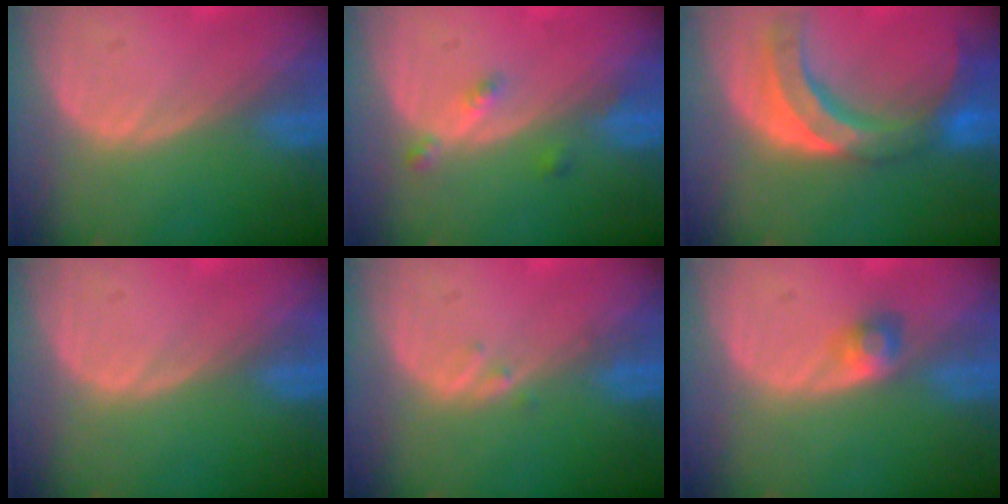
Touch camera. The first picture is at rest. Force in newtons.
{"total": 2.7, "press": 2.3, "slide": 1.5}
{"total": 10.3, "press": 9.3, "slide": 4.4}
{"total": 0.0}
{"total": 0.8, "press": 0.8, "slide": 0.1}
{"total": 2.4, "press": 2.3, "slide": 0.9}